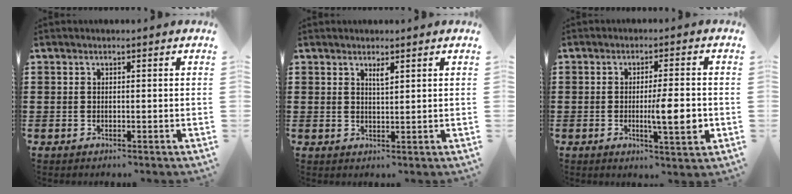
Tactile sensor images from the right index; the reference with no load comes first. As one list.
[{"total": 1.6, "force": [1.2, 0.3, 1.0], "torque": [-0.022, 0.002, 0.020]}, {"total": 7.3, "force": [-1.1, 1.0, 7.1], "torque": [-0.101, -0.013, -0.020]}]